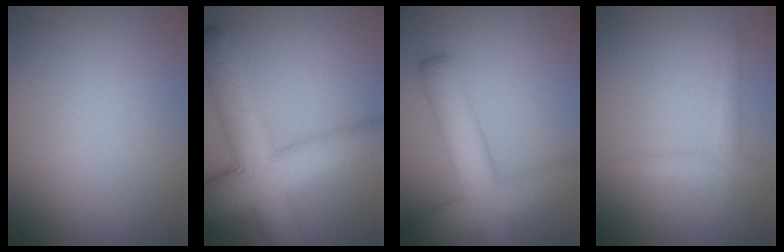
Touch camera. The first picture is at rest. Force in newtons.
{"total": 10.8, "press": 10.8, "slide": 0.3}
{"total": 7.5, "press": 7.5, "slide": 0.3}
{"total": 1.6, "press": 1.6, "slide": 0.1}